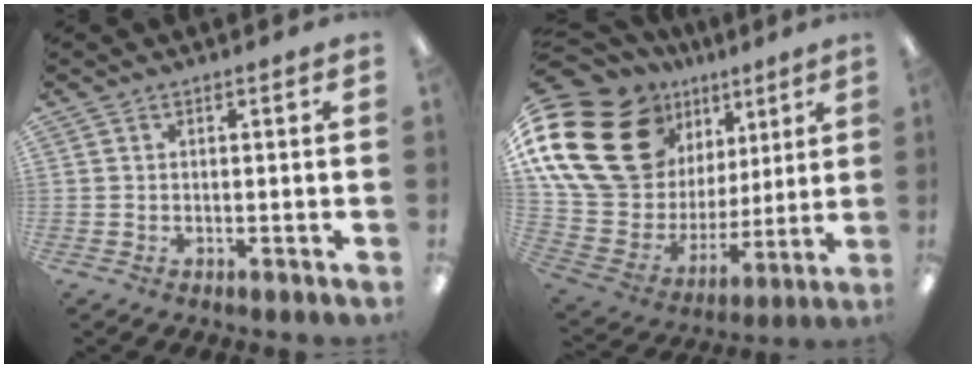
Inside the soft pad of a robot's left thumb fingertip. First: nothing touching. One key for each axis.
{"total": 24.8, "fx": 12.9, "fy": 16.1, "fz": 13.8, "tx": -0.288, "ty": -0.082, "tz": 0.258}